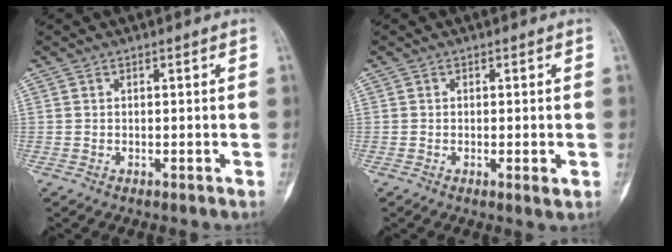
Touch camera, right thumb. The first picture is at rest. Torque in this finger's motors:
{"motor_torque": [-0.30, 0.07, -0.11, -0.01, -0.09]}